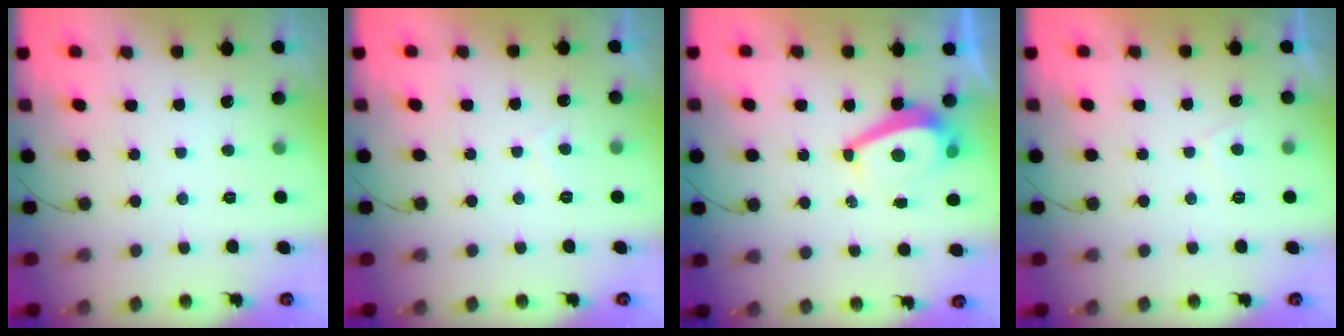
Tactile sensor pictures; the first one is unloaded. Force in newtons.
{"total": 1.1, "press": 0.9, "slide": 0.6}
{"total": 6.8, "press": 6.7, "slide": 0.7}
{"total": 2.8, "press": 2.7, "slide": 0.8}